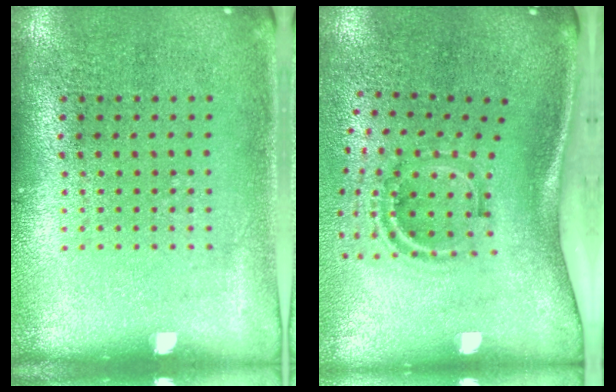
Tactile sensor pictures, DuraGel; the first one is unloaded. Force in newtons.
{"total": 2.0, "press": 1.3, "slide": 1.6}